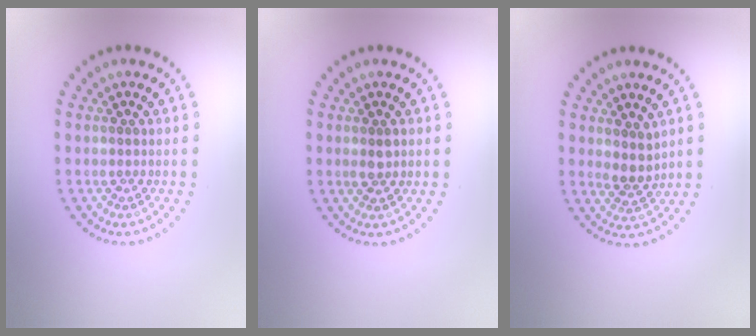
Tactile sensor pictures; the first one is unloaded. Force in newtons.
{"total": 1.3, "press": 1.3, "slide": 0.2}
{"total": 2.1, "press": 1.7, "slide": 1.2}